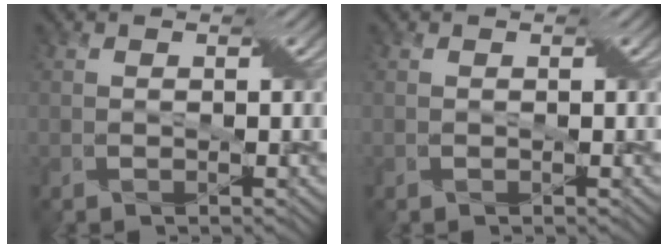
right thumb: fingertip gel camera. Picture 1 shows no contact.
{"total": 0.0}